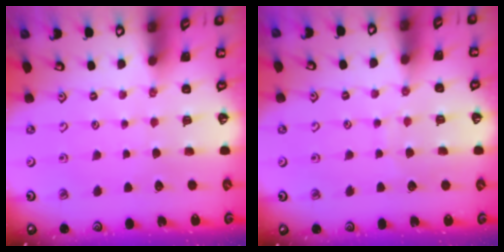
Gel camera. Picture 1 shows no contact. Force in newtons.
{"total": 5.7, "press": 5.7, "slide": 0.5}